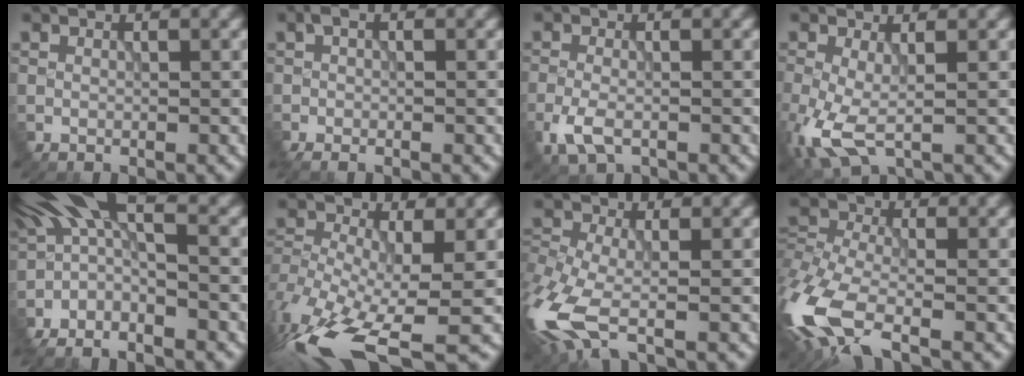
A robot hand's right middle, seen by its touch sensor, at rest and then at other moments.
{"total": 2.6, "force": [-0.2, 0.8, 2.5], "torque": [-0.047, 0.000, -0.006]}
{"total": 2.9, "force": [-1.5, 1.4, 2.1], "torque": [-0.046, -0.007, -0.031]}
{"total": 5.1, "force": [-1.3, 2.3, 4.3], "torque": [-0.117, -0.016, -0.028]}
{"total": 10.8, "force": [-1.3, 4.8, 9.5], "torque": [-0.160, 0.019, -0.018]}
{"total": 13.8, "force": [-7.8, 5.7, 9.9], "torque": [-0.226, -0.035, -0.111]}
{"total": 8.3, "force": [-3.6, 3.8, 6.4], "torque": [-0.158, -0.019, -0.082]}
{"total": 10.2, "force": [-4.9, 4.7, 7.6], "torque": [-0.188, -0.018, -0.111]}